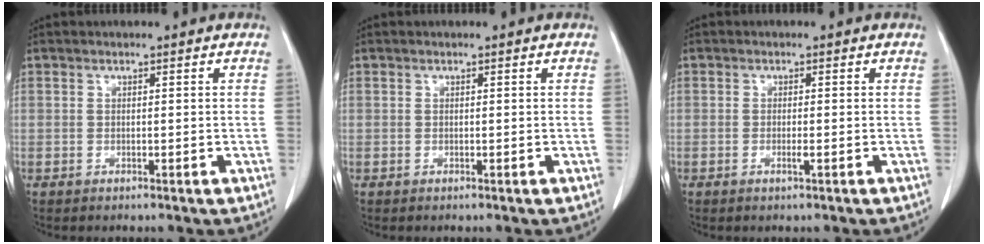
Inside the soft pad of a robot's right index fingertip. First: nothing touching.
{"total": 0.0}
{"total": 1.1, "force": [-0.4, 0.0, 1.0], "torque": [-0.020, -0.002, -0.006]}